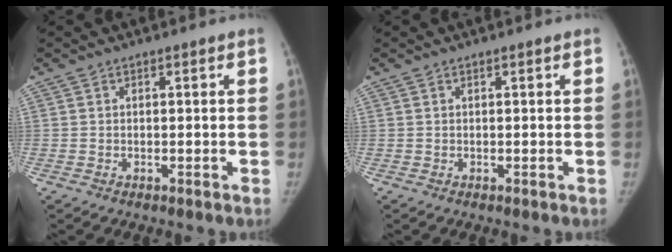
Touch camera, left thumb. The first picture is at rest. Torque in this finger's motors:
{"motor_torque": [0.03, -0.01, 0.08, -0.05, 0.02]}